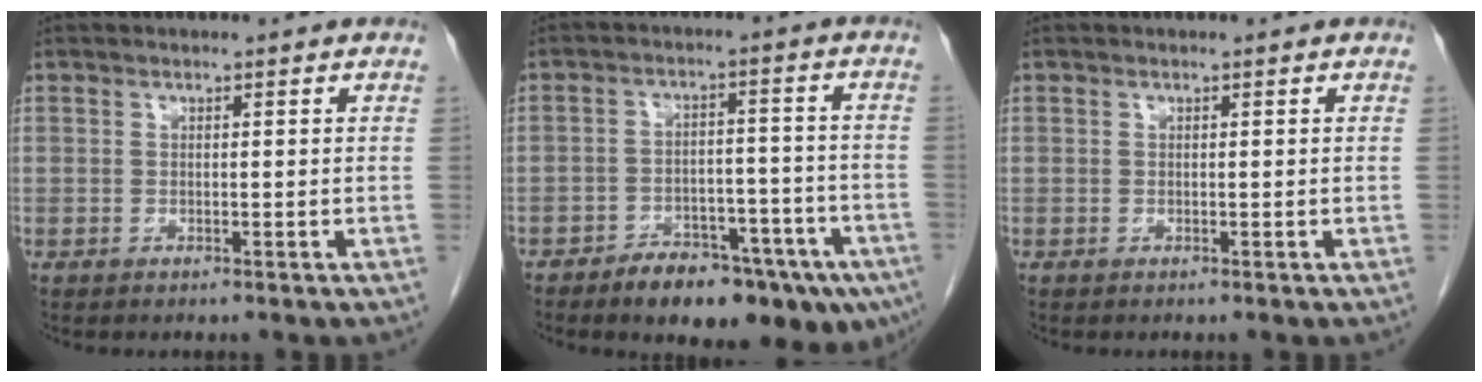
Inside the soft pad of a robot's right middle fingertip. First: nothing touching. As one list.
[{"total": 14.8, "force": [-10.1, 5.4, 9.5], "torque": [-0.081, 0.024, -0.141]}, {"total": 0.0}]